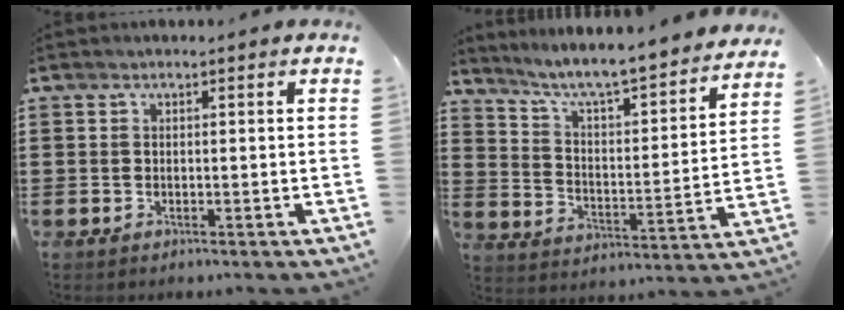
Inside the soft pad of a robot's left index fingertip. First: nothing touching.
{"total": 5.9, "force": [5.2, -0.2, 2.7], "torque": [-0.077, -0.048, 0.078]}